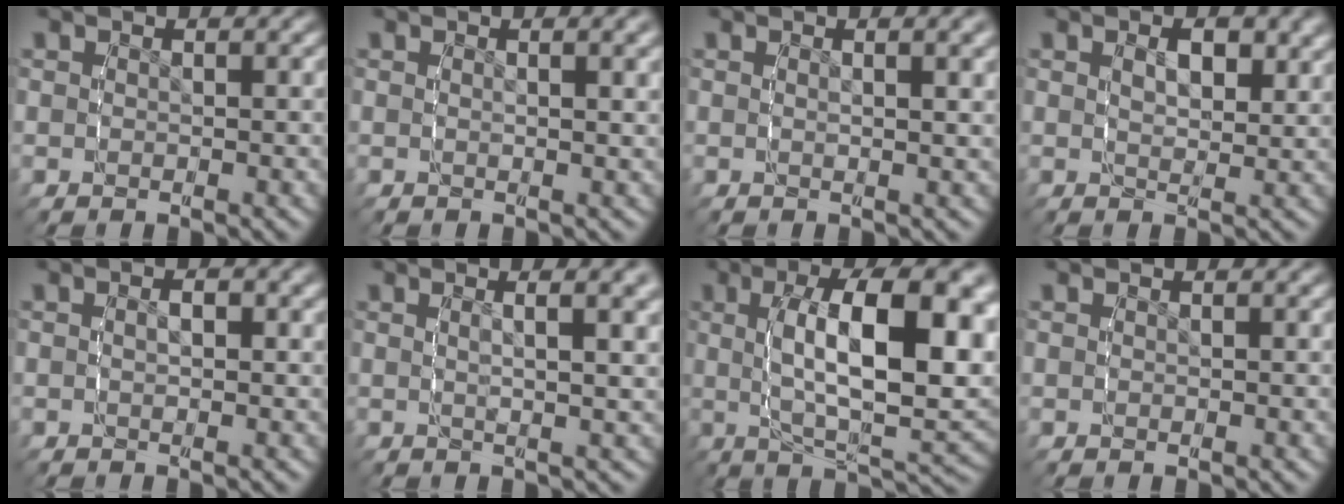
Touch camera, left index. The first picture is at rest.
{"total": 1.5, "force": [0.5, 0.0, 1.4], "torque": [-0.022, -0.001, 0.008]}
{"total": 1.8, "force": [0.7, 0.1, 1.7], "torque": [-0.025, 0.001, 0.010]}
{"total": 2.2, "force": [0.7, 1.0, 1.8], "torque": [-0.029, -0.010, 0.013]}
{"total": 1.6, "force": [-0.4, 0.6, 1.4], "torque": [-0.024, -0.001, -0.008]}
{"total": 4.3, "force": [1.5, 0.9, 3.9], "torque": [-0.047, 0.011, 0.017]}
{"total": 11.2, "force": [0.7, 3.9, 10.5], "torque": [-0.160, 0.007, 0.011]}
{"total": 0.0}